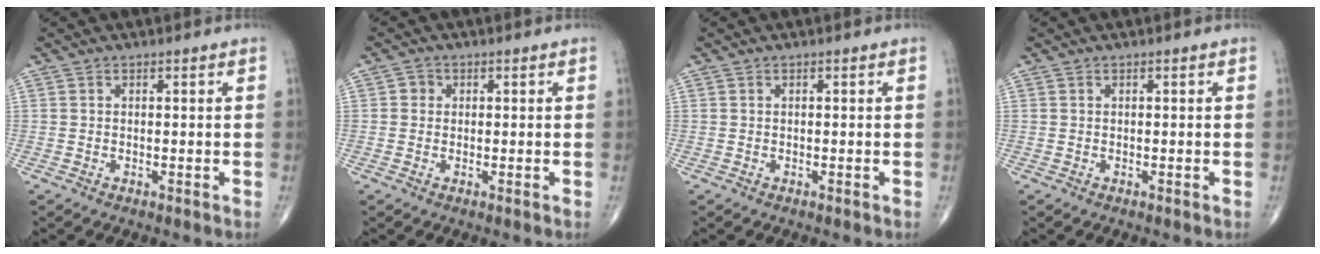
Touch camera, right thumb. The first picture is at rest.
{"total": 1.6, "force": [0.1, 1.5, 0.5], "torque": [0.002, 0.003, -0.003]}
{"total": 0.0}
{"total": 0.0}